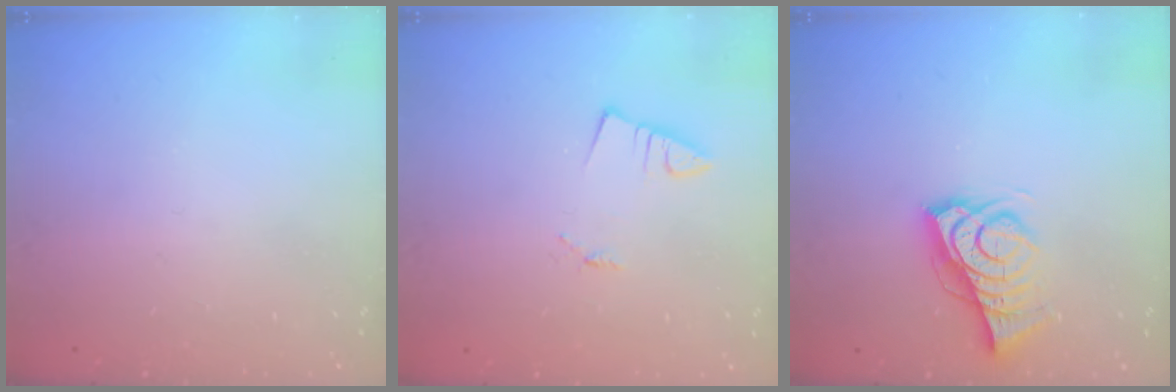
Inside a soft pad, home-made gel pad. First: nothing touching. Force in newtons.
{"total": 1.3, "press": 1.3, "slide": 0.1}
{"total": 9.1, "press": 8.9, "slide": 2.2}